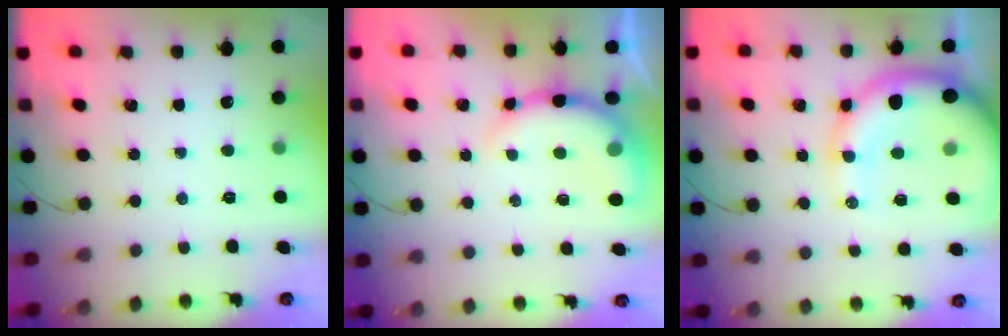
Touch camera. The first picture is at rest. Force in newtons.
{"total": 9.8, "press": 9.7, "slide": 1.5}
{"total": 15.6, "press": 15.3, "slide": 2.6}